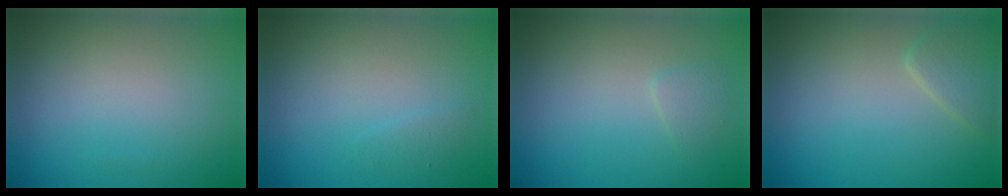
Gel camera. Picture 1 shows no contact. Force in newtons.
{"total": 0.7, "press": 0.7, "slide": 0.1}
{"total": 1.0, "press": 1.0, "slide": 0.1}
{"total": 1.9, "press": 1.9, "slide": 0.1}